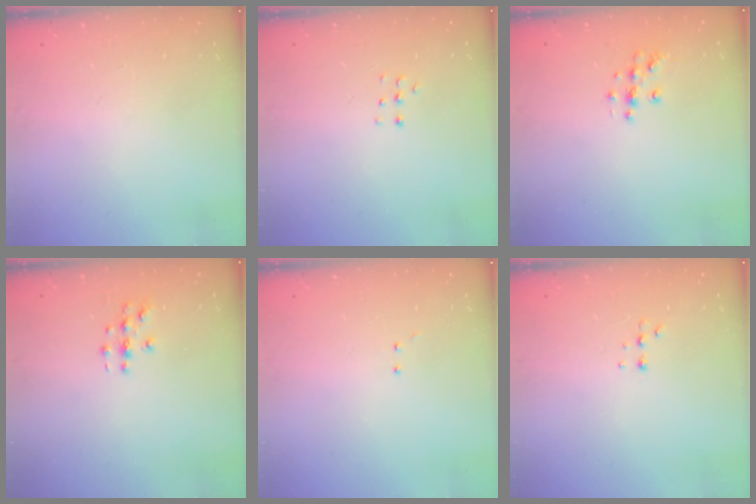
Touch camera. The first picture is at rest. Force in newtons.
{"total": 3.8, "press": 3.8, "slide": 0.6}
{"total": 5.0, "press": 4.7, "slide": 1.6}
{"total": 3.2, "press": 3.2, "slide": 0.1}
{"total": 3.0, "press": 2.9, "slide": 0.7}
{"total": 4.4, "press": 4.3, "slide": 1.0}